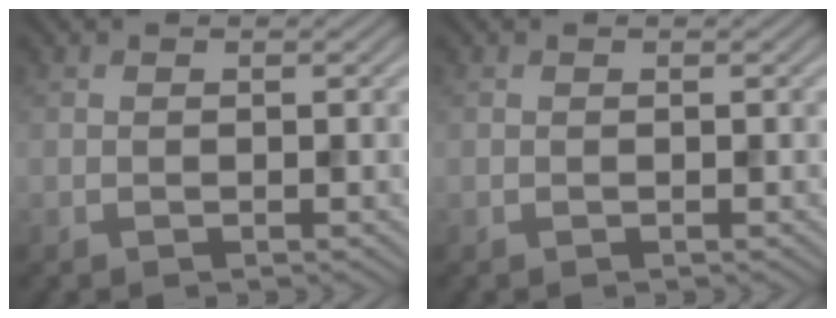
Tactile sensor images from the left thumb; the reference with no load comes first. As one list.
[{"total": 0.0}]